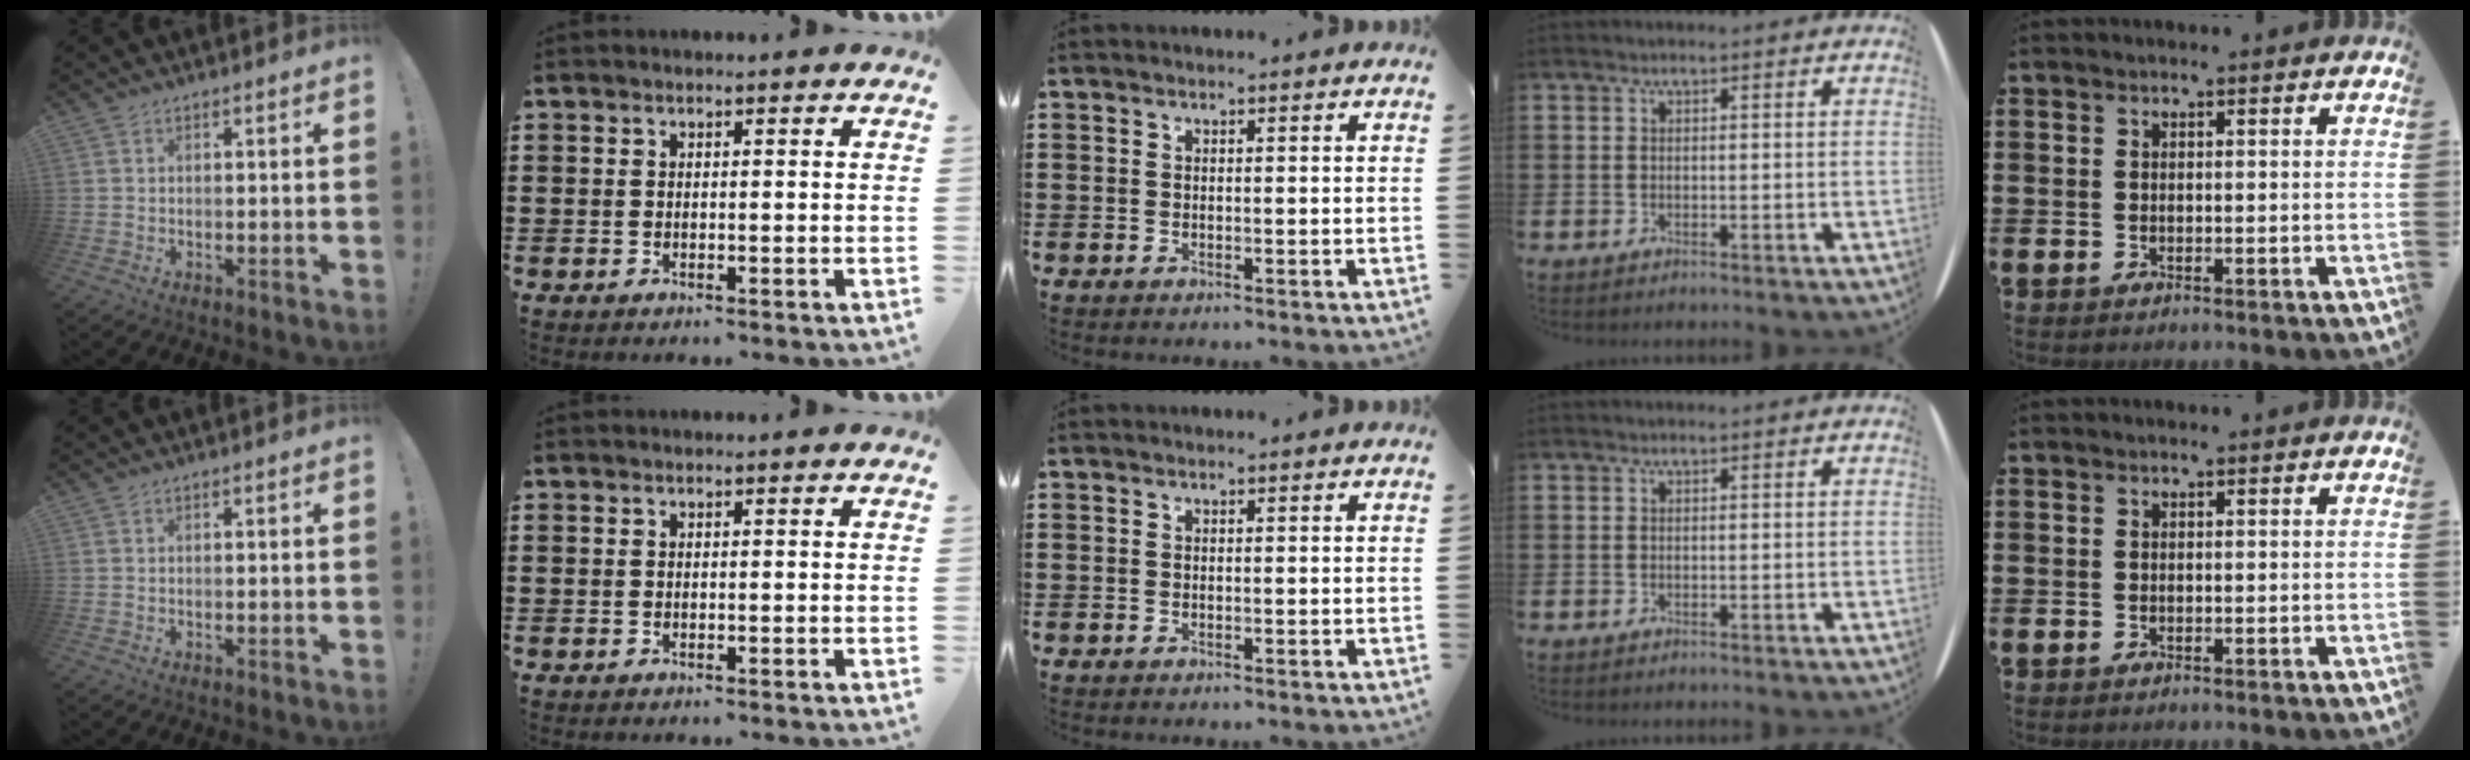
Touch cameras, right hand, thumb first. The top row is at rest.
{}